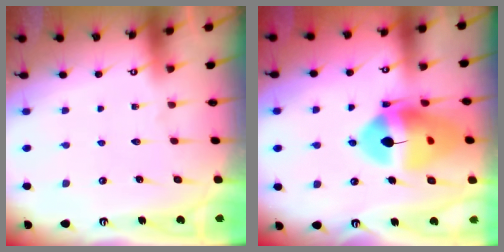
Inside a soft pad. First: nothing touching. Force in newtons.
{"total": 17.9, "press": 17.8, "slide": 1.9}